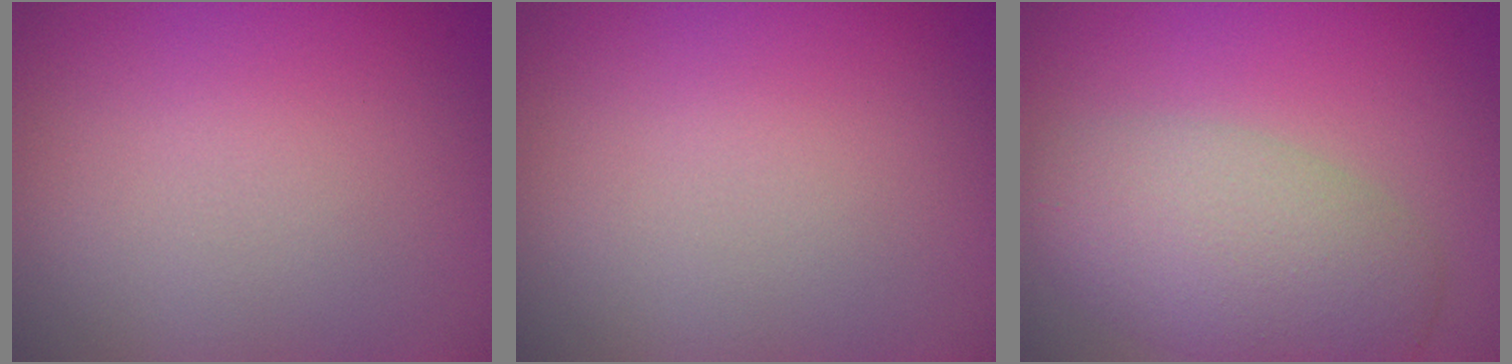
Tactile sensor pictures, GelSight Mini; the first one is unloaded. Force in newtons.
{"total": 0.0}
{"total": 5.7, "press": 5.7, "slide": 0.1}